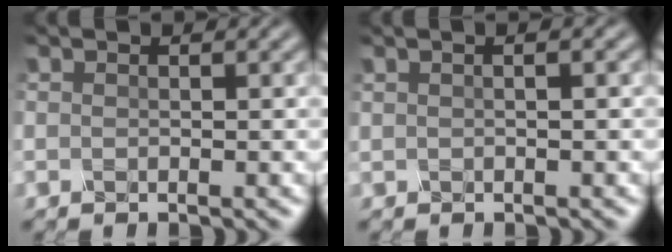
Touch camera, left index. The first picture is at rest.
{"total": 1.6, "force": [0.7, 0.6, 1.3], "torque": [-0.011, -0.002, 0.002]}